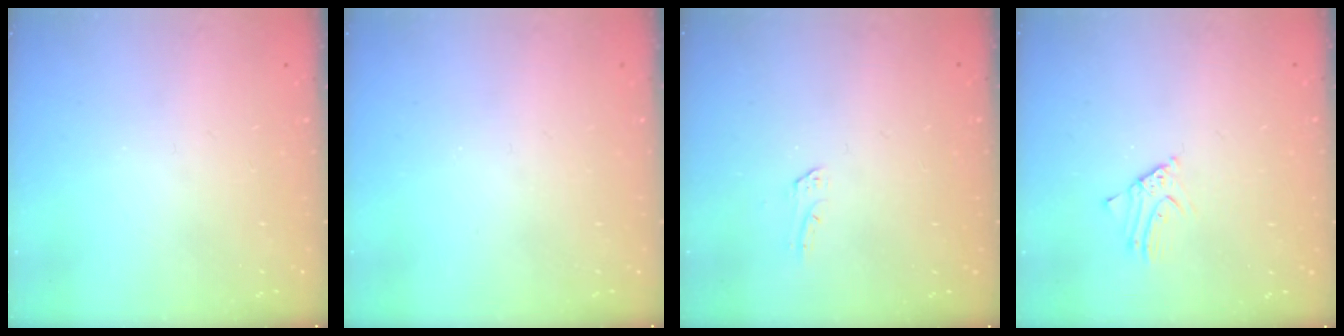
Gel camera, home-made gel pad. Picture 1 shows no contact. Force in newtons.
{"total": 0.0}
{"total": 2.1, "press": 2.1, "slide": 0.2}
{"total": 2.3, "press": 2.3, "slide": 0.1}